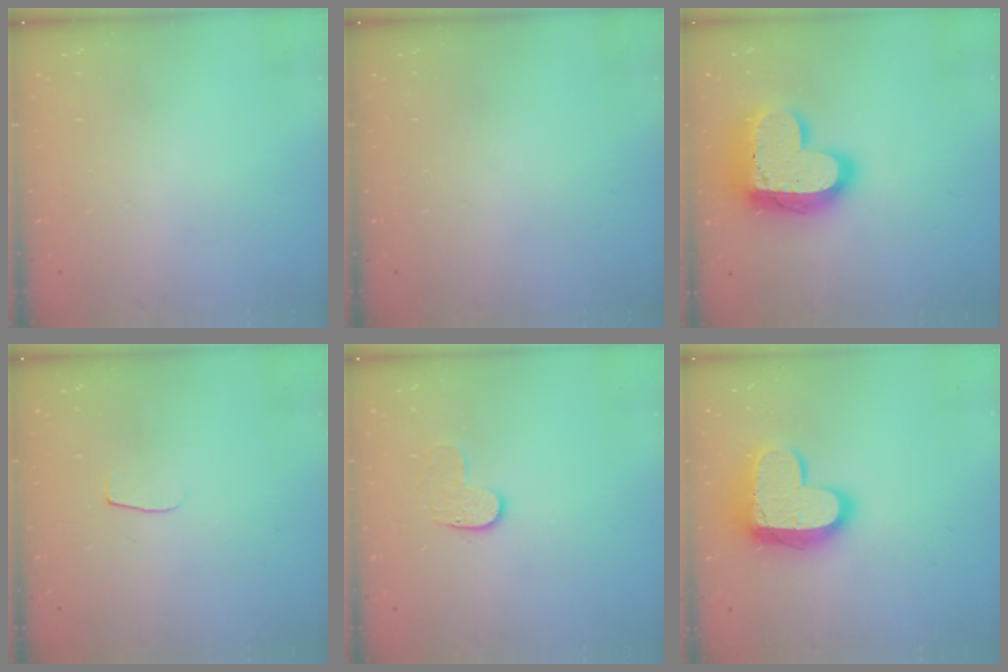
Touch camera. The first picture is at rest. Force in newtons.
{"total": 0.0}
{"total": 19.8, "press": 19.7, "slide": 1.5}
{"total": 4.3, "press": 4.3, "slide": 0.4}
{"total": 5.1, "press": 5.1, "slide": 0.5}
{"total": 16.7, "press": 16.6, "slide": 1.3}